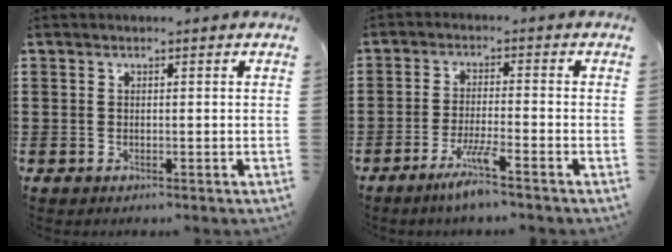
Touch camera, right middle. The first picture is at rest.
{"total": 4.7, "force": [-3.6, -0.1, 3.0], "torque": [-0.062, -0.010, -0.067]}